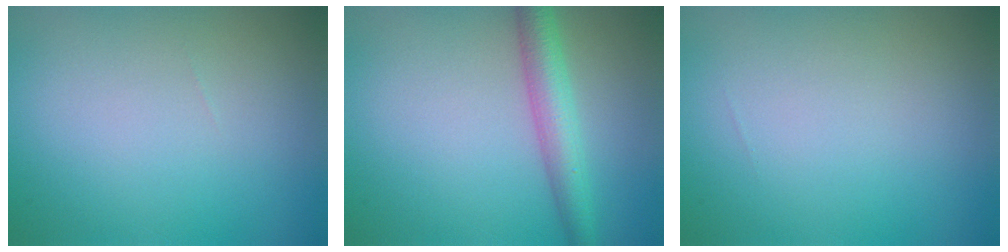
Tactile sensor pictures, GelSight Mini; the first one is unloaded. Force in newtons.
{"total": 4.0, "press": 4.0, "slide": 0.1}
{"total": 0.0}